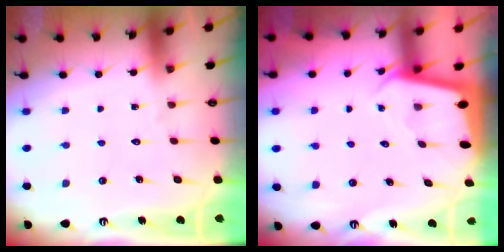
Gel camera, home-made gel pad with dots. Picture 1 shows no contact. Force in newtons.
{"total": 1.9, "press": 1.9, "slide": 0.0}